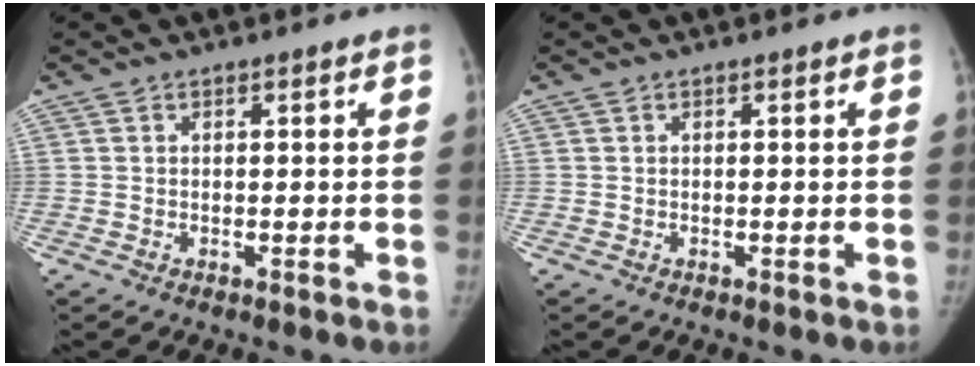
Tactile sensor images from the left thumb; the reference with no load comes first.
{"total": 0.0}